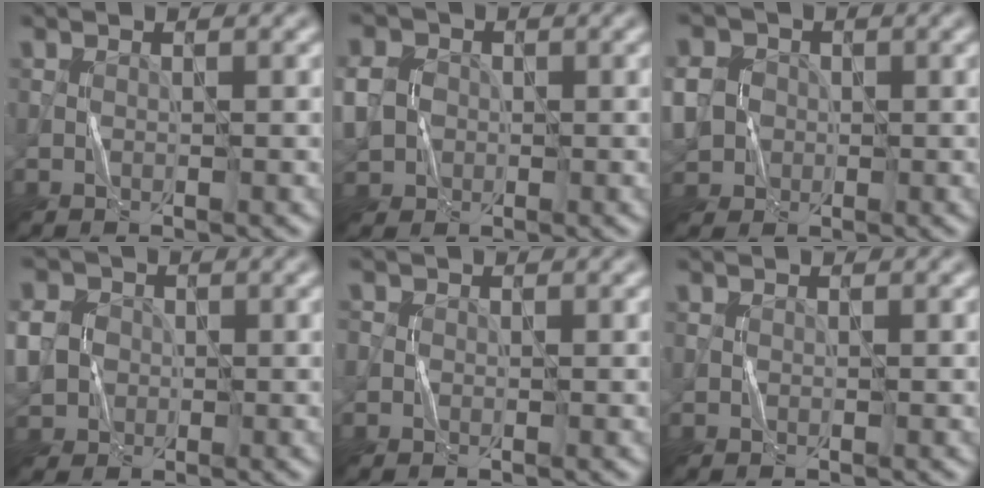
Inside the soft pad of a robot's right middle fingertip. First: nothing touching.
{"total": 5.2, "force": [-0.2, 4.7, 2.4], "torque": [-0.058, 0.010, -0.022]}
{"total": 6.6, "force": [-0.4, 6.0, 2.8], "torque": [-0.075, 0.017, -0.030]}
{"total": 6.1, "force": [-0.3, 5.5, 2.7], "torque": [-0.067, 0.011, -0.028]}
{"total": 0.8, "force": [0.1, 0.8, 0.1], "torque": [0.006, 0.001, -0.007]}
{"total": 0.0}